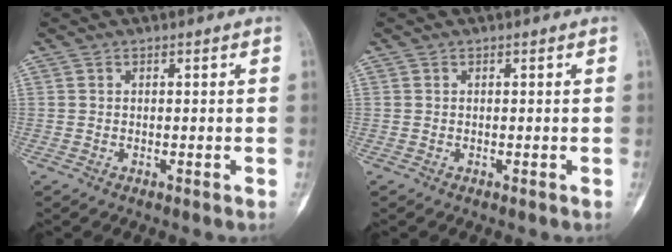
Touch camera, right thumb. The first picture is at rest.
{"total": 0.0}